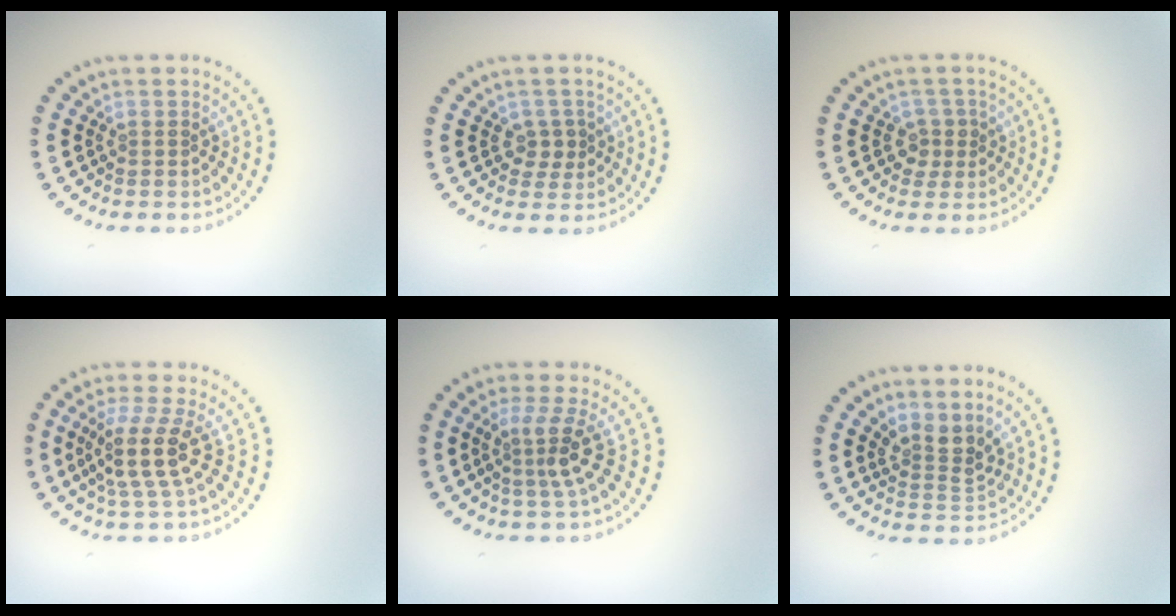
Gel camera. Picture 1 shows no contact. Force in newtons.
{"total": 1.8, "press": 1.6, "slide": 0.8}
{"total": 1.6, "press": 1.3, "slide": 0.9}
{"total": 4.0, "press": 3.0, "slide": 2.6}
{"total": 3.2, "press": 2.3, "slide": 2.3}
{"total": 2.8, "press": 2.0, "slide": 1.9}